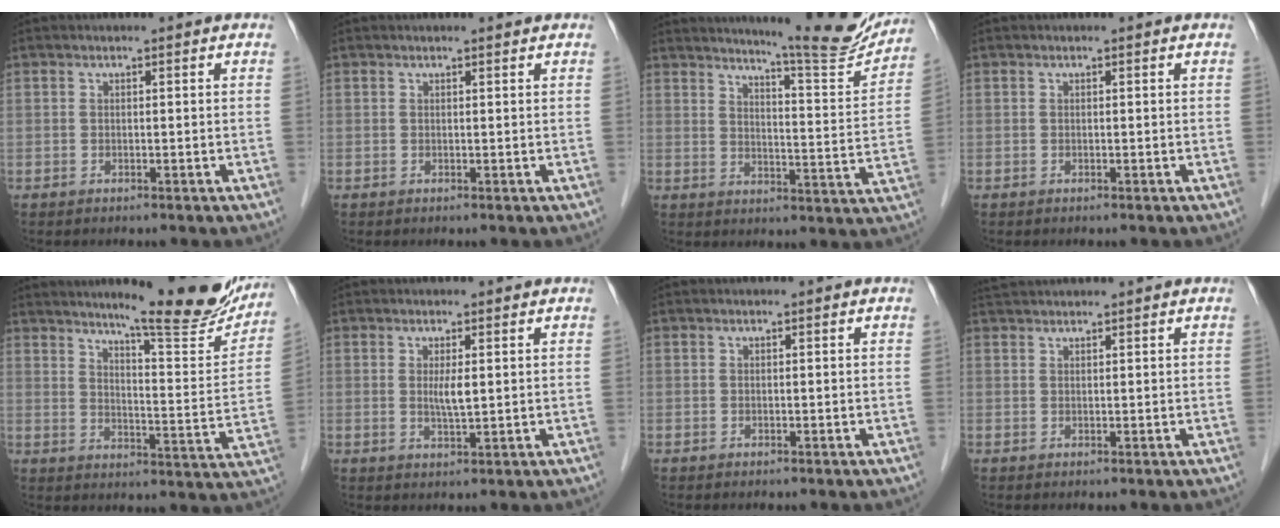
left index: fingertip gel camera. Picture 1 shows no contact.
{"total": 0.7, "force": [0.7, -0.1, 0.1], "torque": [-0.010, 0.001, 0.009]}
{"total": 15.0, "force": [14.2, 0.0, 5.0], "torque": [-0.071, -0.058, 0.174]}
{"total": 0.0}
{"total": 18.2, "force": [15.6, 1.6, 9.3], "torque": [-0.116, -0.048, 0.198]}
{"total": 2.4, "force": [0.5, 0.3, 2.4], "torque": [-0.048, -0.005, 0.011]}
{"total": 0.0}
{"total": 3.2, "force": [3.1, -0.2, 0.8], "torque": [-0.009, 0.033, 0.058]}